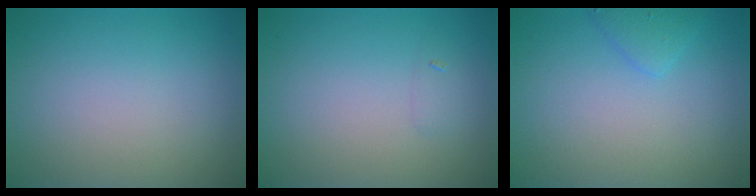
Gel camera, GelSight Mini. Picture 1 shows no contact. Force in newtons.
{"total": 0.6, "press": 0.6, "slide": 0.0}
{"total": 1.5, "press": 1.5, "slide": 0.0}